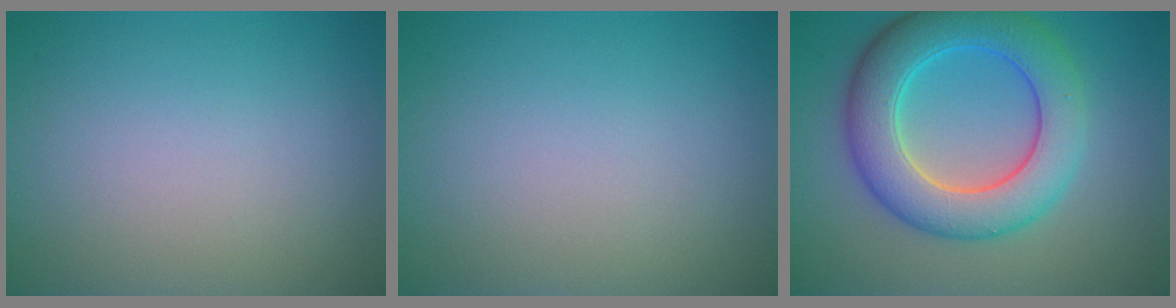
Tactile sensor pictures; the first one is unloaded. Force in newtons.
{"total": 0.0}
{"total": 8.1, "press": 8.1, "slide": 0.2}